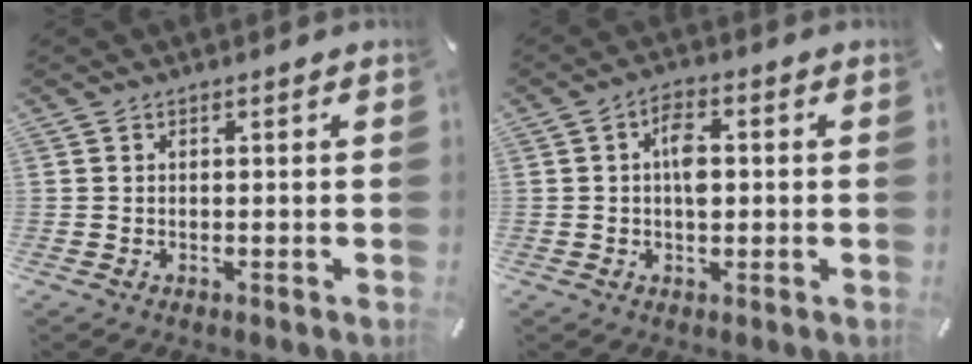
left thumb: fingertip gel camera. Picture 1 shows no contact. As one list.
[{"total": 5.6, "force": [0.3, 3.2, 4.6], "torque": [-0.065, 0.001, 0.000]}]